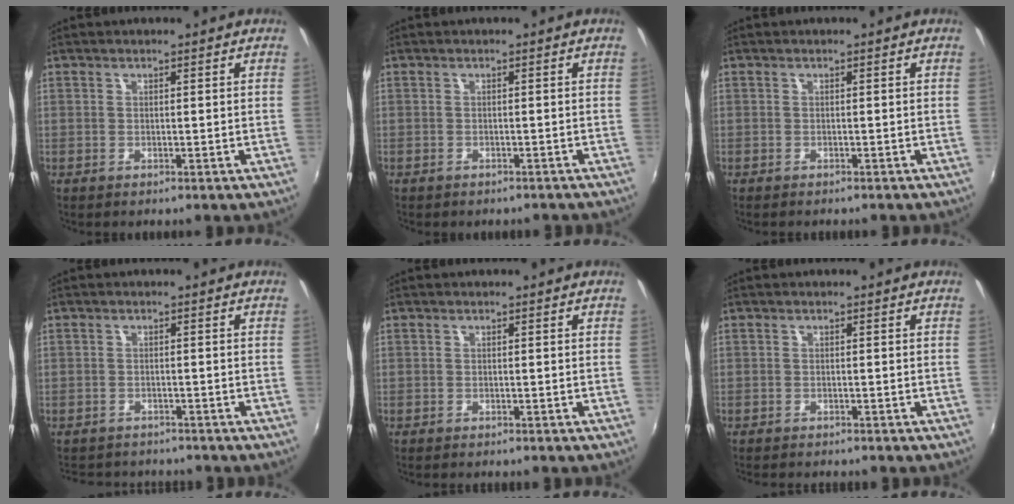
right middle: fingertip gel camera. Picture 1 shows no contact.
{"total": 2.4, "force": [-2.3, 0.6, 0.6], "torque": [-0.013, -0.009, -0.028]}
{"total": 1.4, "force": [-1.4, 0.0, 0.3], "torque": [-0.010, -0.009, -0.021]}
{"total": 6.1, "force": [-5.6, 2.3, 0.9], "torque": [-0.032, 0.006, -0.088]}
{"total": 2.2, "force": [-2.2, 0.0, 0.6], "torque": [-0.017, -0.011, -0.035]}
{"total": 4.3, "force": [-4.1, 0.5, 1.3], "torque": [-0.035, -0.013, -0.062]}